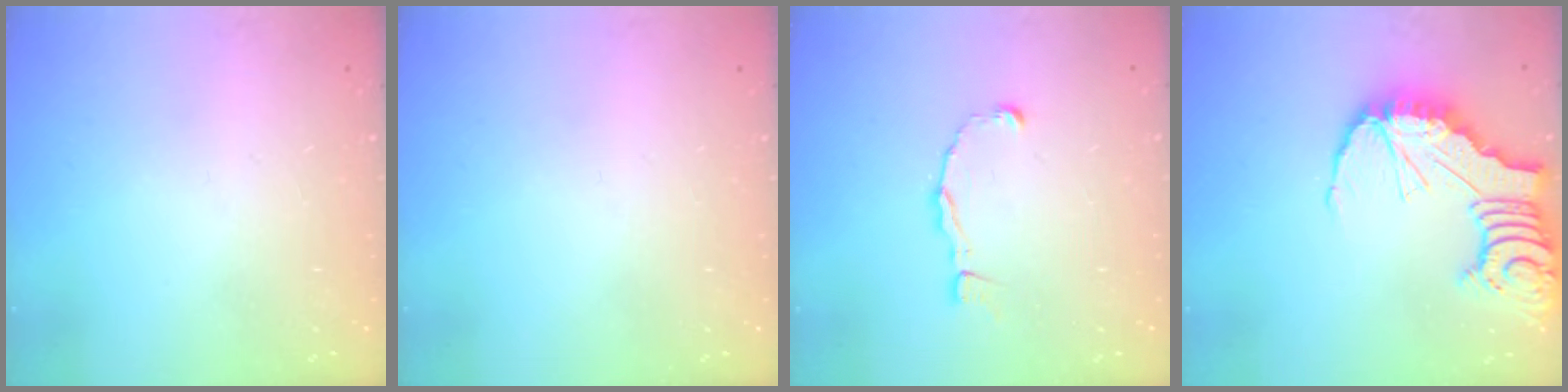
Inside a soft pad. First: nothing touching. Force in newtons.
{"total": 0.0}
{"total": 2.4, "press": 2.4, "slide": 0.2}
{"total": 15.4, "press": 15.3, "slide": 1.7}